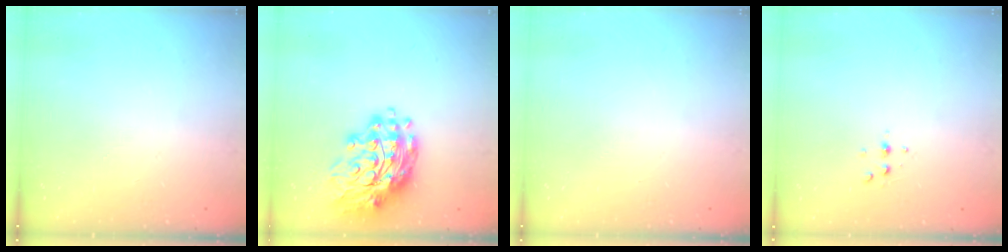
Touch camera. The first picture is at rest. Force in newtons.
{"total": 16.6, "press": 16.5, "slide": 1.7}
{"total": 0.0}
{"total": 3.7, "press": 3.6, "slide": 0.5}